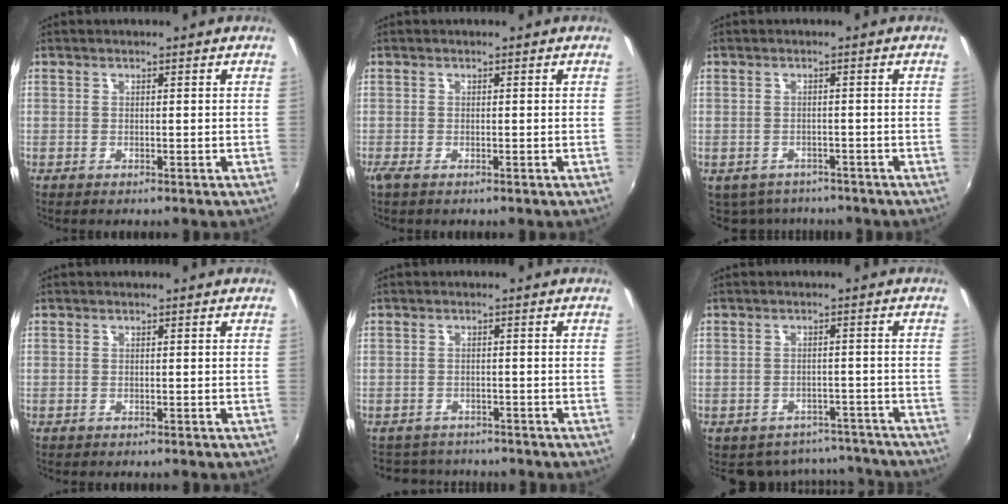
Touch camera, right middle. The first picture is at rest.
{"total": 0.9, "force": [-0.5, 0.1, 0.8], "torque": [-0.017, -0.004, -0.012]}
{"total": 6.5, "force": [-5.0, 3.7, 1.9], "torque": [-0.051, -0.021, -0.069]}
{"total": 0.0}
{"total": 5.3, "force": [-4.7, 2.4, 0.5], "torque": [-0.022, 0.002, -0.076]}
{"total": 10.1, "force": [-8.7, 4.9, 1.8], "torque": [-0.041, 0.015, -0.098]}